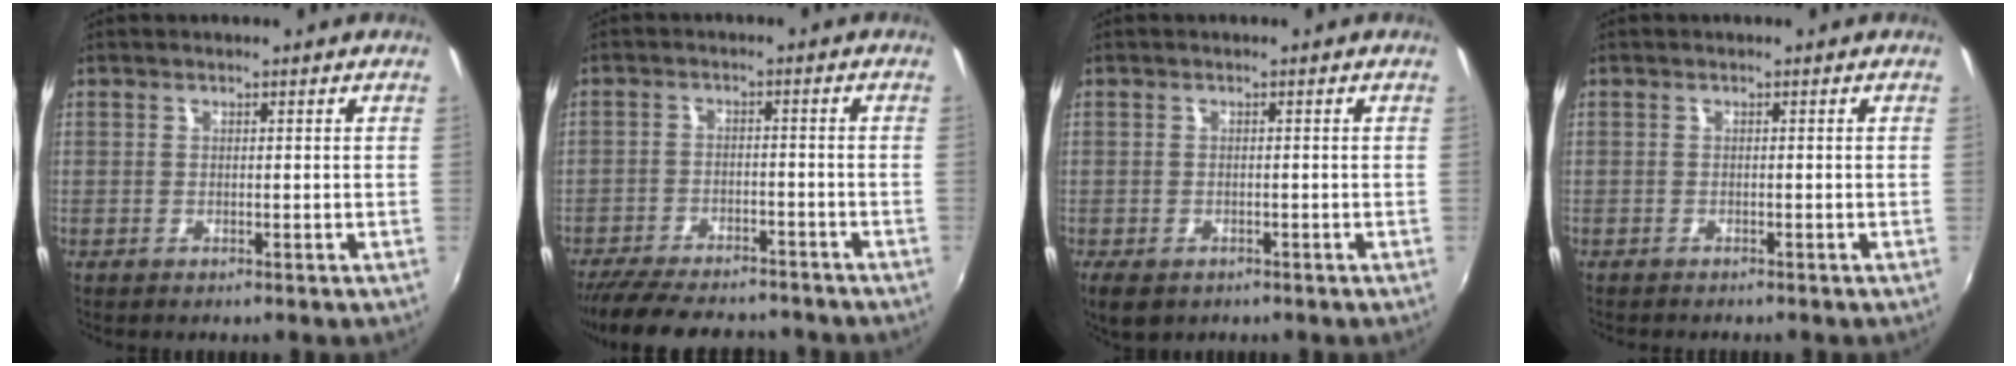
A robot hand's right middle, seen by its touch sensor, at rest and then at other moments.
{"total": 16.6, "force": [-14.1, 4.9, 7.2], "torque": [-0.154, -0.019, -0.208]}
{"total": 5.1, "force": [-3.1, 3.0, 2.7], "torque": [-0.062, -0.020, -0.050]}
{"total": 1.3, "force": [-1.2, 0.3, 0.3], "torque": [-0.010, -0.006, -0.019]}